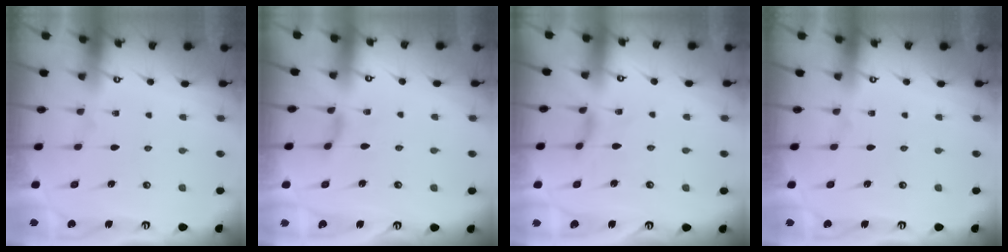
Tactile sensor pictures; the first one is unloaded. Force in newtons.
{"total": 2.2, "press": 2.2, "slide": 0.5}
{"total": 1.3, "press": 1.2, "slide": 0.4}
{"total": 0.0}